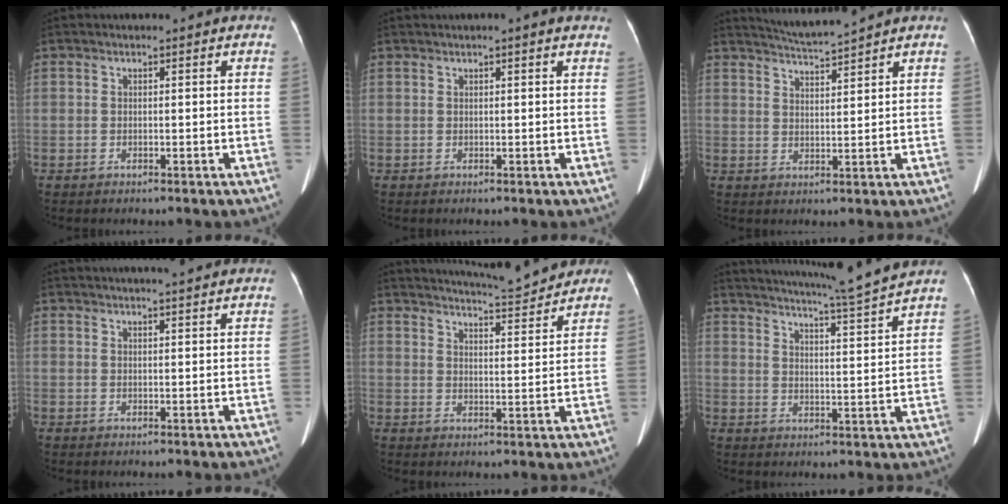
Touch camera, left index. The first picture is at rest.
{"total": 1.5, "force": [1.1, -0.2, 1.0], "torque": [-0.017, 0.012, 0.018]}
{"total": 4.8, "force": [4.5, -1.4, 0.7], "torque": [-0.019, -0.004, 0.084]}
{"total": 6.5, "force": [5.7, 0.0, 3.0], "torque": [-0.044, 0.019, 0.069]}
{"total": 9.4, "force": [9.0, 0.3, 2.7], "torque": [-0.042, 0.003, 0.122]}
{"total": 13.1, "force": [11.8, -2.6, 5.1], "torque": [-0.092, -0.035, 0.162]}